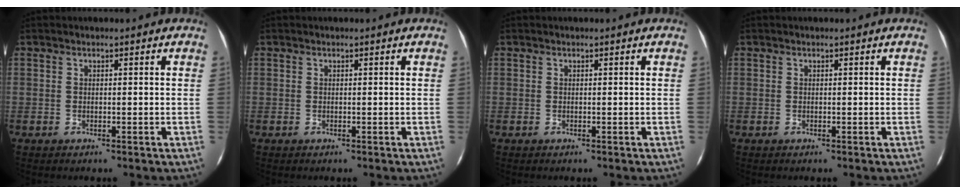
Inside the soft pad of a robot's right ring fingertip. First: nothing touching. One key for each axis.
{"total": 0.0}
{"total": 0.0}
{"total": 0.0}